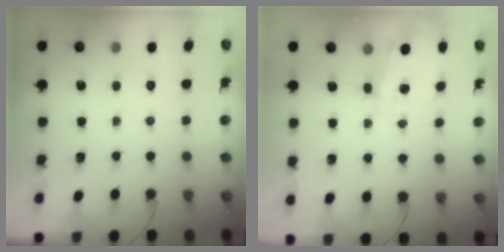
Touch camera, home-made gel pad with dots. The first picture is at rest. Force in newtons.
{"total": 0.7, "press": 0.4, "slide": 0.6}